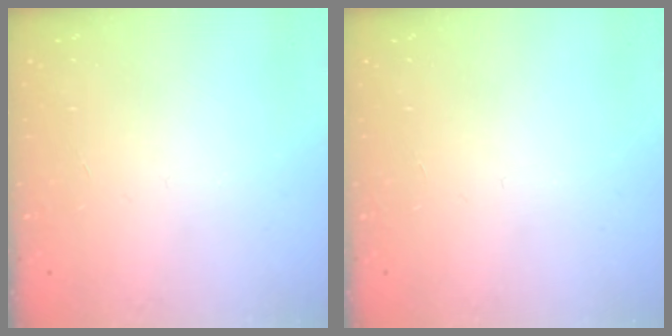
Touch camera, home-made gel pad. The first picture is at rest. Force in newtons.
{"total": 0.0}